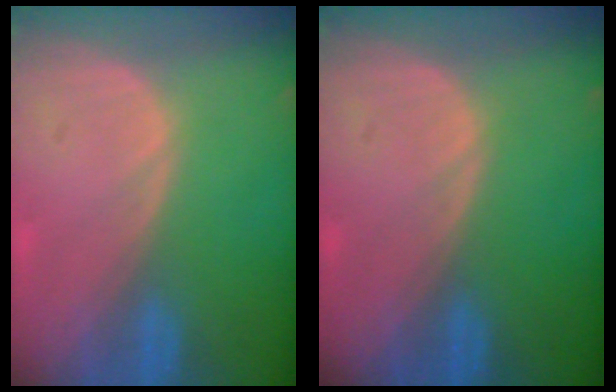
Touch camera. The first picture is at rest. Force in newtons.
{"total": 0.0}